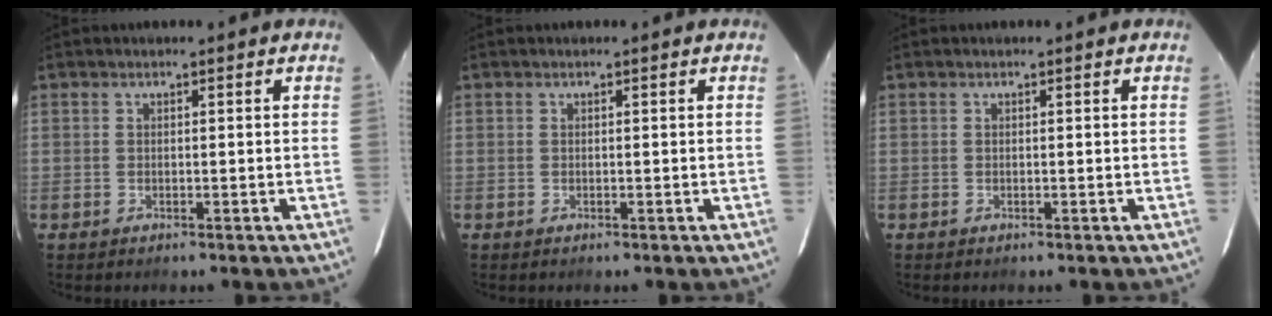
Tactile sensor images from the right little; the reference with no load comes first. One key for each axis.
{"total": 0.0}
{"total": 0.0}